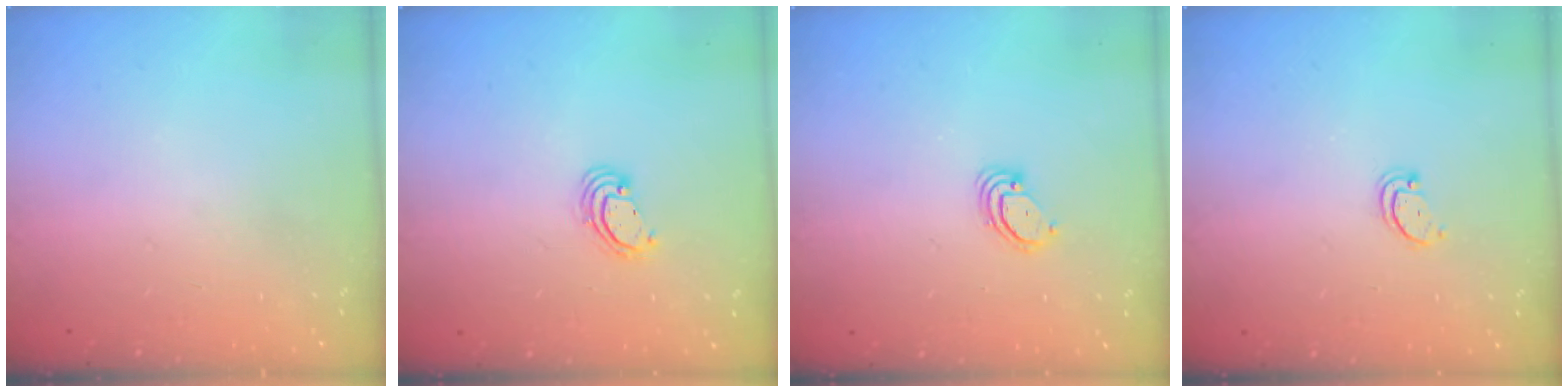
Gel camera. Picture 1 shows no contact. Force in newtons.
{"total": 2.8, "press": 2.8, "slide": 0.2}
{"total": 2.8, "press": 2.8, "slide": 0.3}
{"total": 2.2, "press": 2.1, "slide": 0.4}